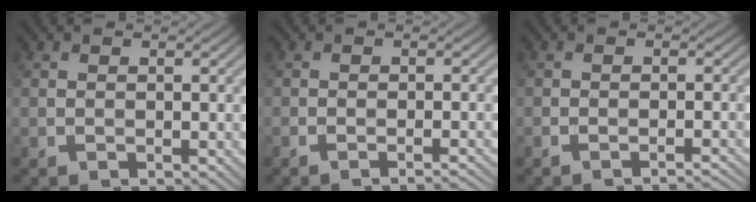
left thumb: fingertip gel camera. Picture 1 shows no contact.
{"total": 1.9, "force": [-1.4, 0.2, 1.3], "torque": [-0.011, 0.004, -0.028]}
{"total": 2.1, "force": [-1.7, 0.2, 1.3], "torque": [-0.010, 0.005, -0.033]}